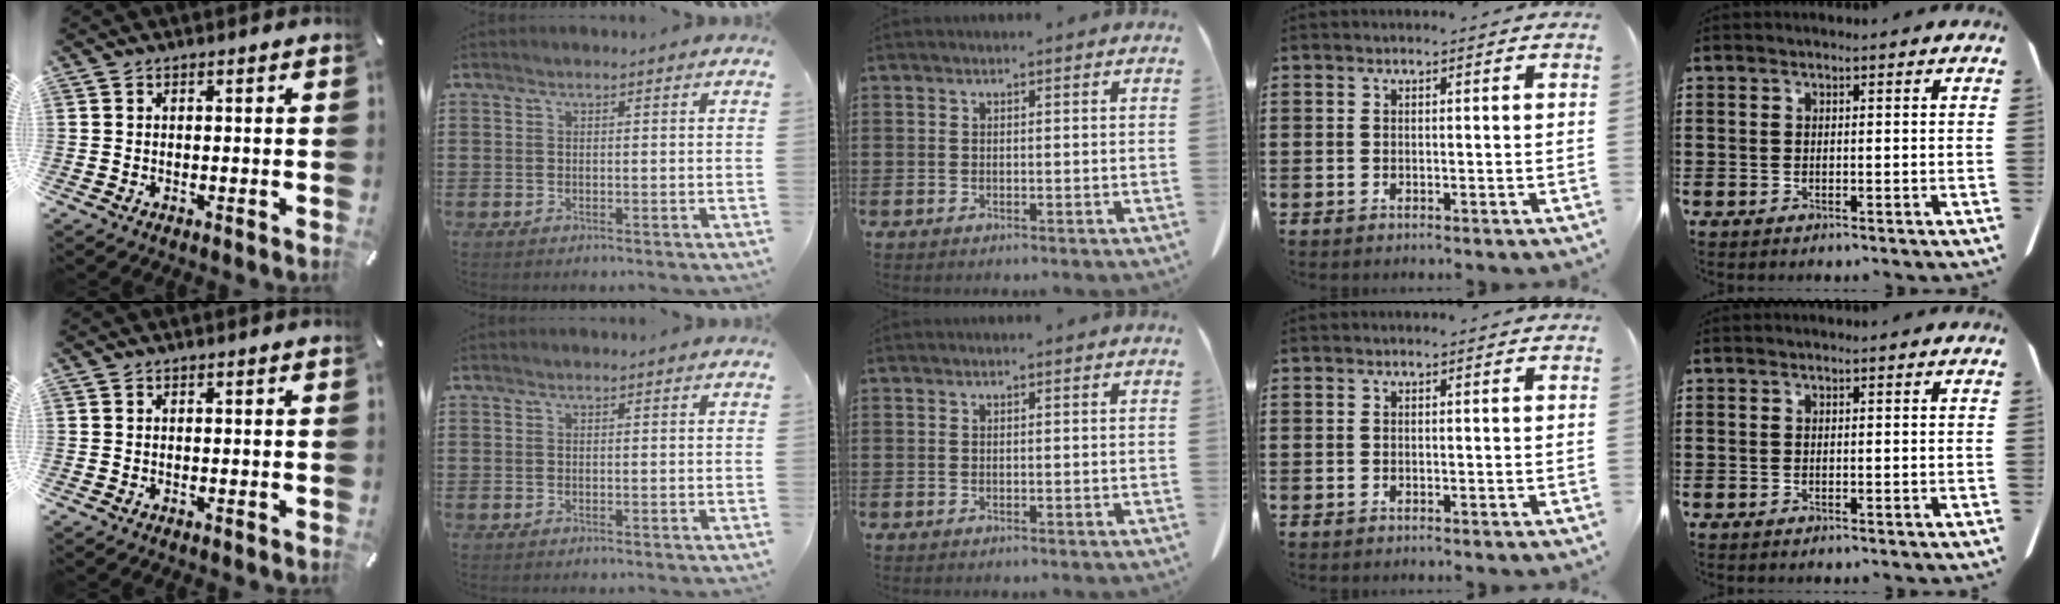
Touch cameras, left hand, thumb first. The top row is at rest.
{}